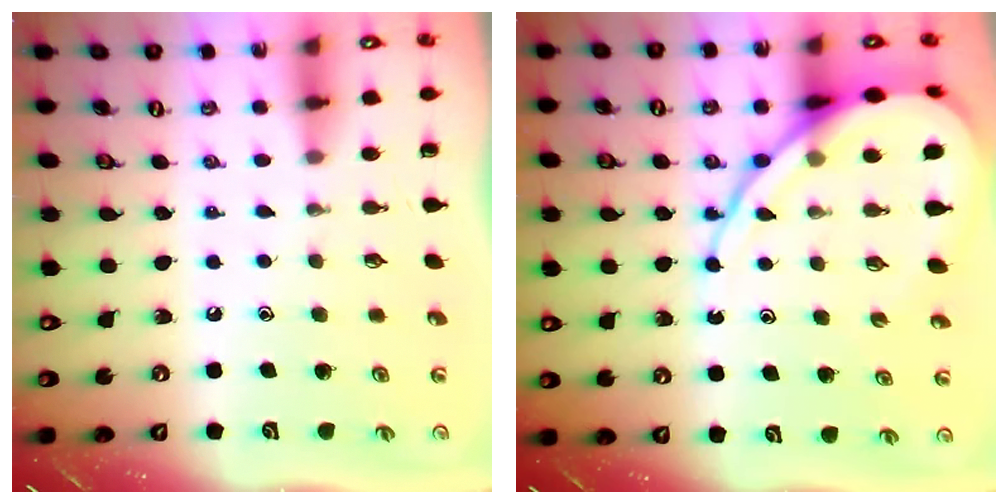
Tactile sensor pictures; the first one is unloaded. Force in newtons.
{"total": 14.9, "press": 14.9, "slide": 1.6}